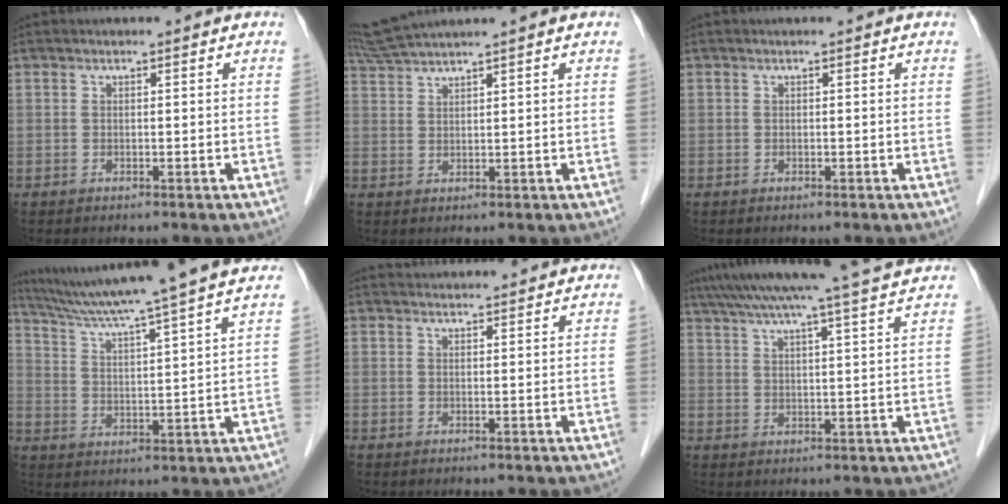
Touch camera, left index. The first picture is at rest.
{"total": 5.2, "force": [4.7, -1.4, 1.9], "torque": [-0.045, 0.019, 0.096]}
{"total": 0.0}
{"total": 16.2, "force": [13.8, -2.1, 8.2], "torque": [-0.141, -0.001, 0.203]}
{"total": 5.2, "force": [5.1, 0.7, 0.7], "torque": [-0.009, 0.032, 0.065]}
{"total": 18.7, "force": [16.3, -1.0, 9.0], "torque": [-0.159, 0.015, 0.227]}